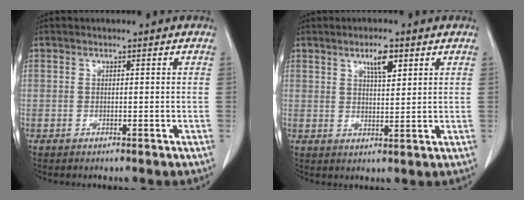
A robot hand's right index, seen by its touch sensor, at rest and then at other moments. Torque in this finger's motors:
{"motor_torque": [0.10, 0.08, 0.08, 0.04]}